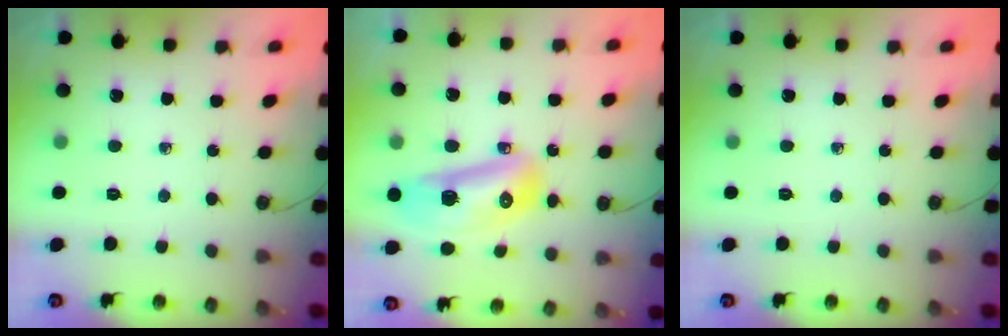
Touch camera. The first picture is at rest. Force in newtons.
{"total": 14.3, "press": 14.2, "slide": 1.7}
{"total": 0.0}